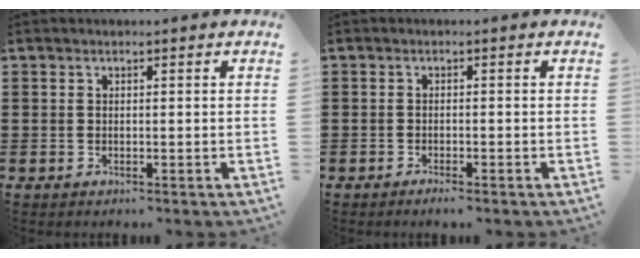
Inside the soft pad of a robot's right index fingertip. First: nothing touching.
{"total": 1.0, "force": [-0.9, 0.0, 0.4], "torque": [-0.010, -0.003, -0.017]}